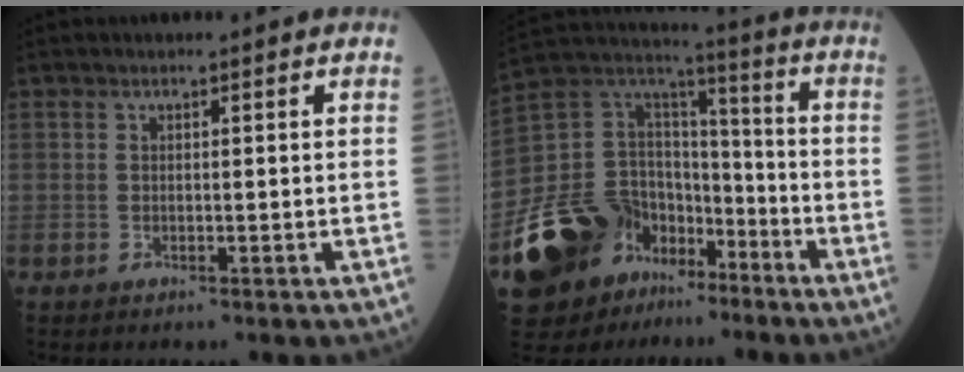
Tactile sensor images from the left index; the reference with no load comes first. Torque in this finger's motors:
{"motor_torque": [0.42, 0.40, 0.72, 0.13]}